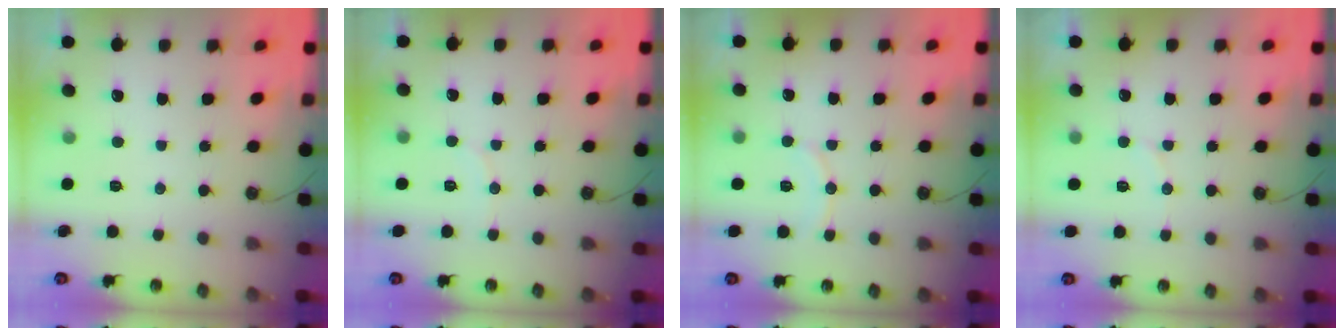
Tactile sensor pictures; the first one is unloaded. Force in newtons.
{"total": 2.9, "press": 2.9, "slide": 0.3}
{"total": 6.3, "press": 6.2, "slide": 0.8}
{"total": 4.2, "press": 4.1, "slide": 0.8}